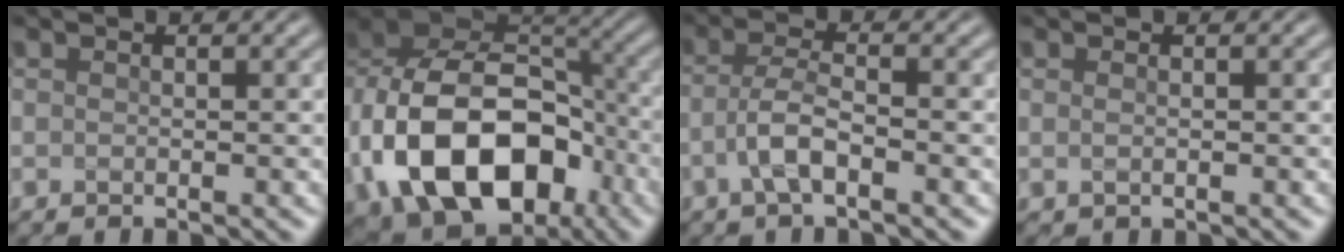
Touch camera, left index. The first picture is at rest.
{"total": 15.9, "force": [-4.8, 10.9, 10.6], "torque": [-0.185, -0.009, -0.084]}
{"total": 3.2, "force": [-1.4, 0.9, 2.7], "torque": [-0.058, 0.009, -0.035]}
{"total": 0.8, "force": [0.4, 0.4, 0.6], "torque": [0.003, -0.003, -0.002]}